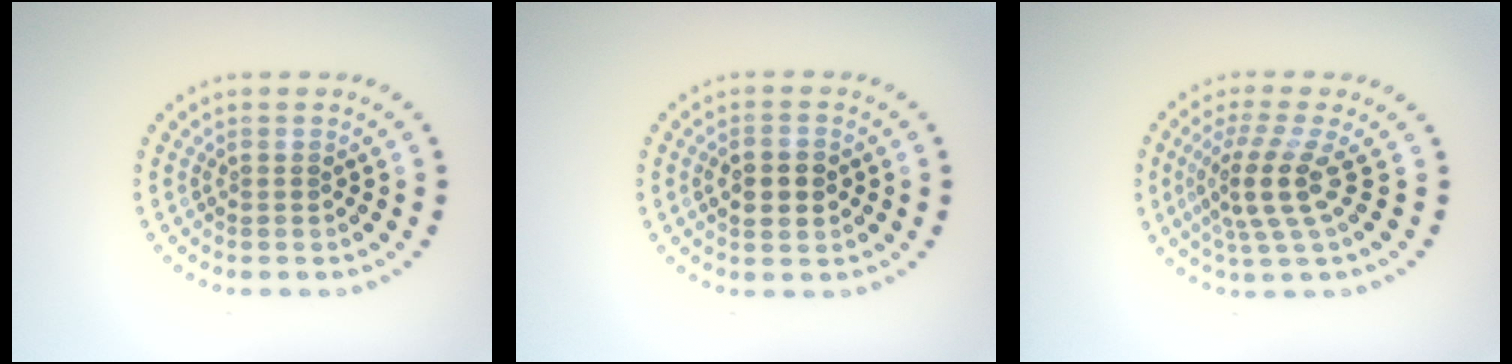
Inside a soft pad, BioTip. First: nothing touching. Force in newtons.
{"total": 3.5, "press": 3.5, "slide": 0.2}
{"total": 4.1, "press": 2.9, "slide": 2.9}